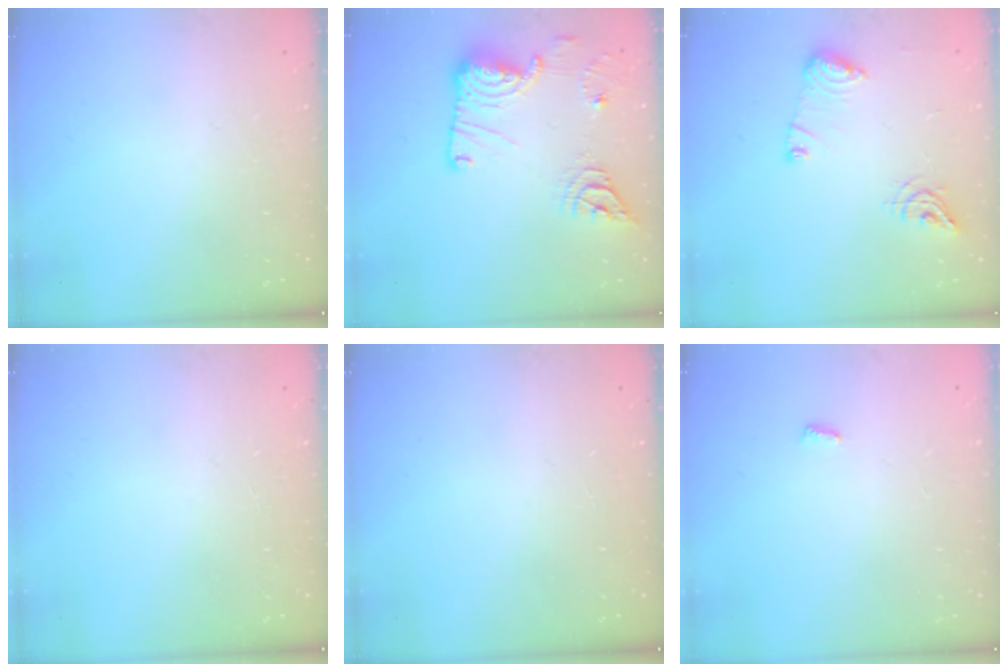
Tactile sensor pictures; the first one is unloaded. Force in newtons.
{"total": 17.4, "press": 17.2, "slide": 2.7}
{"total": 10.7, "press": 10.6, "slide": 1.1}
{"total": 0.0}
{"total": 0.0}
{"total": 2.8, "press": 2.8, "slide": 0.4}